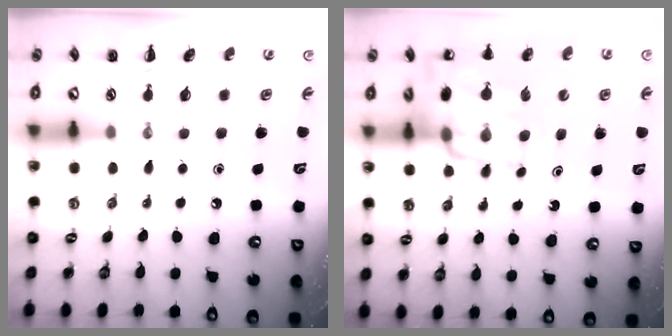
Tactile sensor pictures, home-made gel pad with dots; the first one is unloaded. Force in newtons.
{"total": 17.6, "press": 17.2, "slide": 3.9}